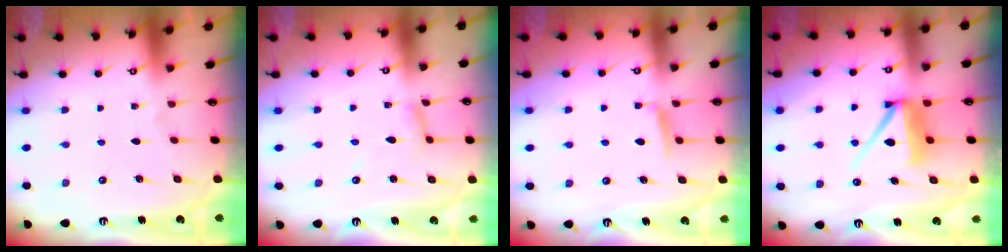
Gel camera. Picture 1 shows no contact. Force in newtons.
{"total": 4.5, "press": 4.5, "slide": 0.4}
{"total": 5.2, "press": 5.2, "slide": 0.7}
{"total": 9.6, "press": 9.5, "slide": 1.0}